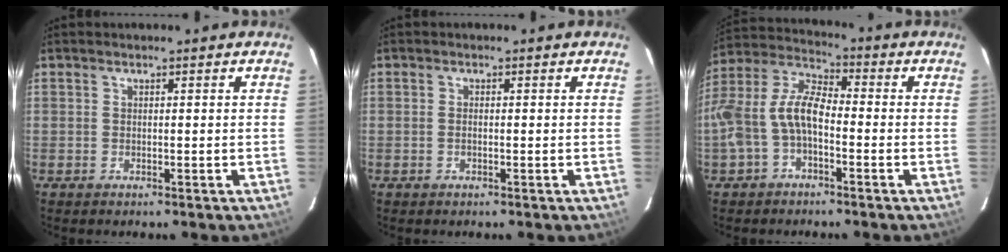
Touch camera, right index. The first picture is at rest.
{"total": 0.8, "force": [-0.2, 0.4, 0.7], "torque": [-0.016, 0.001, -0.006]}
{"total": 10.4, "force": [-3.1, 5.0, 8.6], "torque": [-0.189, 0.016, -0.060]}